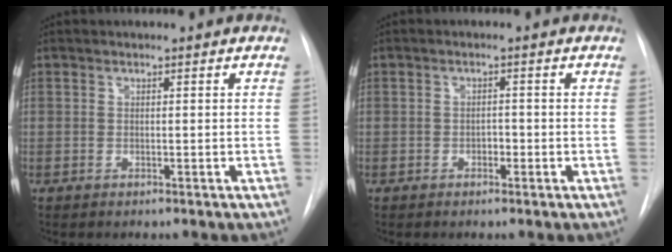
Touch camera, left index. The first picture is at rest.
{"total": 1.3, "force": [-0.5, 0.8, 0.9], "torque": [-0.012, 0.004, -0.009]}